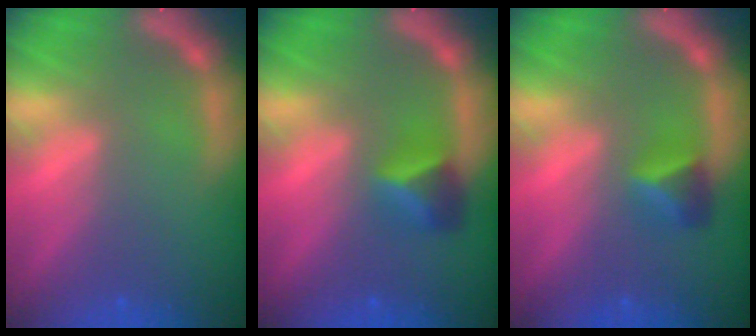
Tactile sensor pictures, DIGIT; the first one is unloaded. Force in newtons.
{"total": 2.9}
{"total": 2.4}